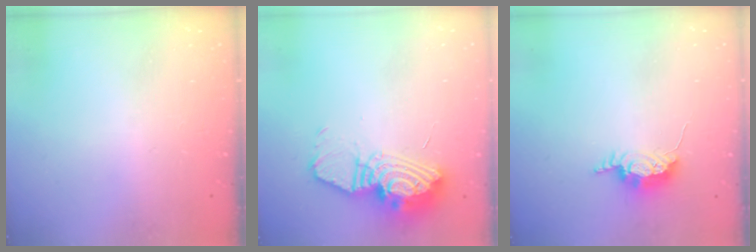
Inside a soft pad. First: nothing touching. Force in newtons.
{"total": 13.9, "press": 13.9, "slide": 1.0}
{"total": 7.0, "press": 6.9, "slide": 0.5}